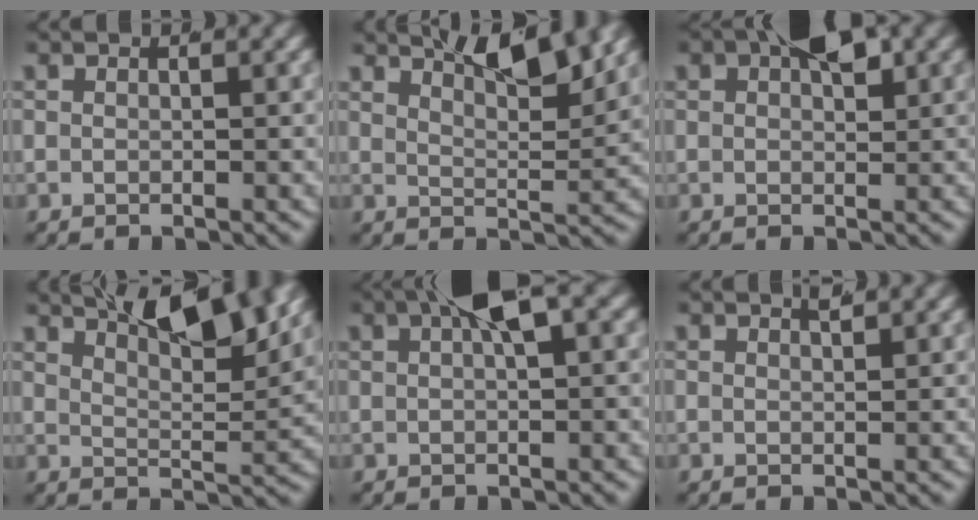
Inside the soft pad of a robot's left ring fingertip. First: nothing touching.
{"total": 7.4, "force": [5.6, 1.9, 4.6], "torque": [-0.063, 0.001, 0.089]}
{"total": 4.0, "force": [1.7, 1.9, 3.1], "torque": [-0.048, -0.003, 0.029]}
{"total": 9.8, "force": [6.6, 3.2, 6.5], "torque": [-0.088, 0.004, 0.100]}
{"total": 4.0, "force": [1.8, 0.8, 3.4], "torque": [-0.053, 0.009, 0.030]}
{"total": 0.9, "force": [0.7, -0.6, 0.2], "torque": [0.000, -0.002, 0.014]}